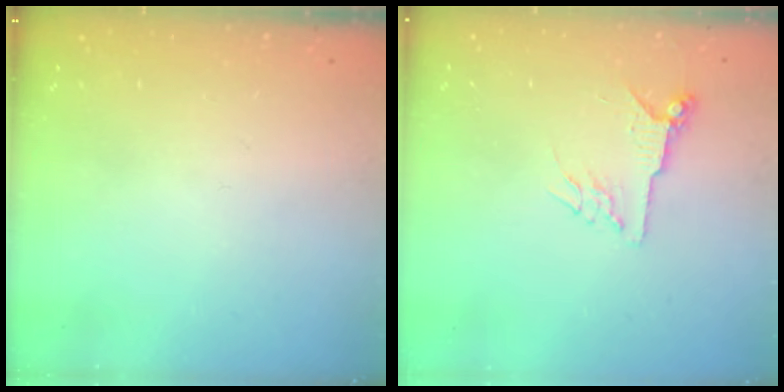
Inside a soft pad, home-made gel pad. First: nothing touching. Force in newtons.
{"total": 5.1, "press": 5.1, "slide": 0.8}